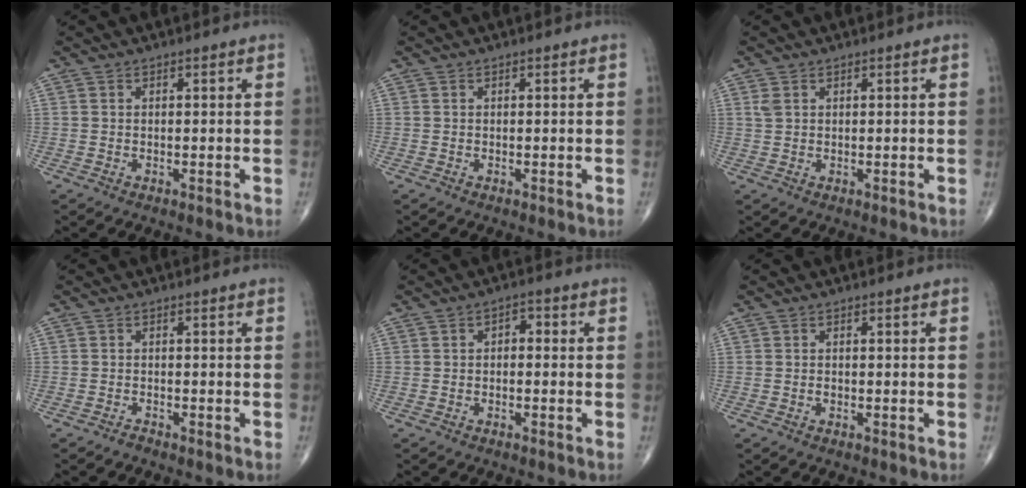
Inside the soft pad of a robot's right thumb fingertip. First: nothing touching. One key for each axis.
{"total": 0.0}
{"total": 1.3, "fx": 0.7, "fy": 0.8, "fz": 0.8, "tx": -0.020, "ty": 0.006, "tz": 0.018}
{"total": 0.8, "fx": -0.8, "fy": 0.1, "fz": 0.1, "tx": -0.003, "ty": 0.002, "tz": -0.016}
{"total": 2.4, "fx": -0.1, "fy": 1.5, "fz": 1.8, "tx": -0.014, "ty": 0.011, "tz": -0.011}
{"total": 0.6, "fx": -0.3, "fy": 0.4, "fz": 0.4, "tx": -0.008, "ty": 0.001, "tz": -0.006}